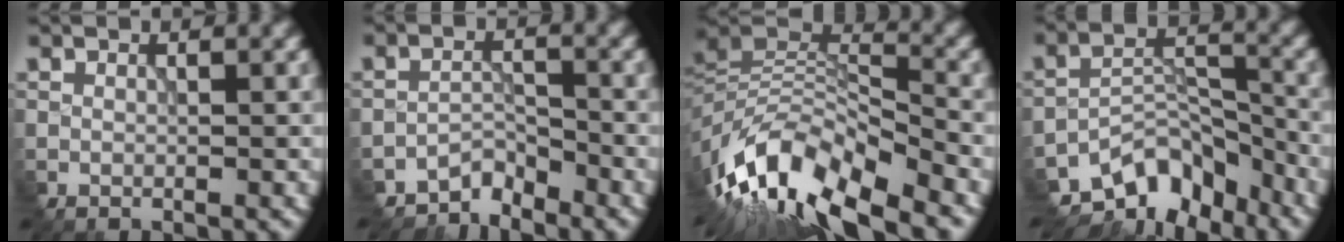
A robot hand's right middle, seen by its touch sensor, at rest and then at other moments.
{"total": 2.5, "force": [-2.4, 0.4, -0.4], "torque": [0.008, 0.010, -0.049]}
{"total": 11.9, "force": [-7.5, 4.9, 7.8], "torque": [-0.154, 0.007, -0.138]}
{"total": 7.8, "force": [-6.2, 3.6, 3.1], "torque": [-0.038, -0.004, -0.112]}